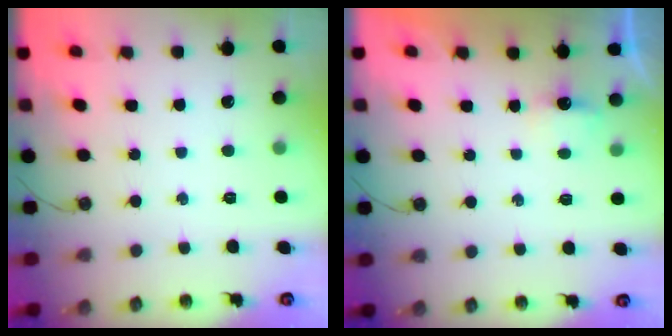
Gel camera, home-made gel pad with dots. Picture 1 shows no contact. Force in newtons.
{"total": 2.6, "press": 2.6, "slide": 0.4}